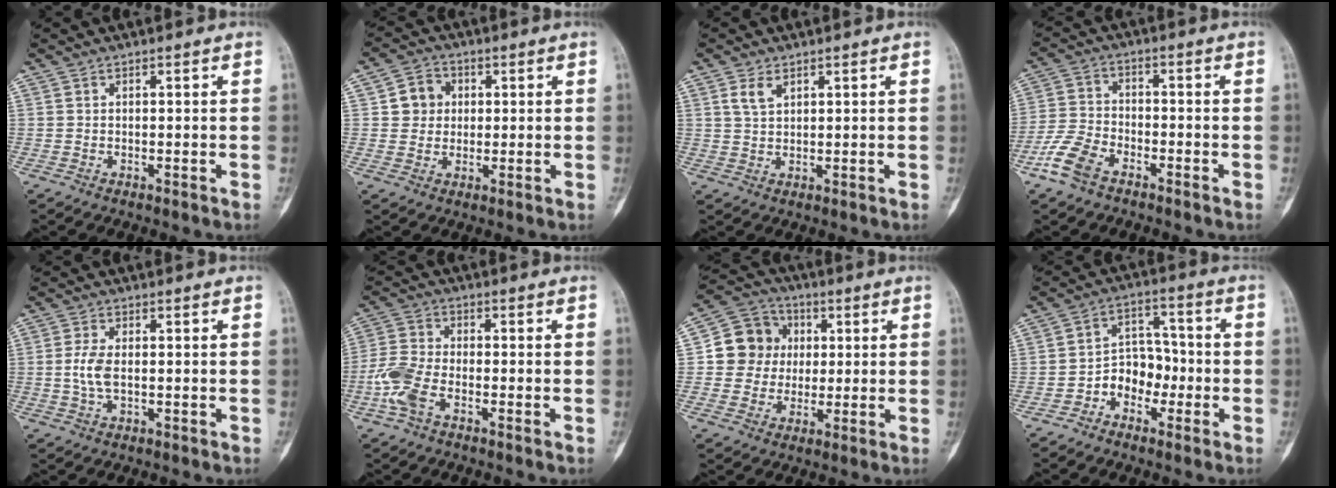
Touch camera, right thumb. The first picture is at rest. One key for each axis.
{"total": 5.7, "fx": 1.1, "fy": 5.3, "fz": 2.1, "tx": -0.003, "ty": 0.004, "tz": 0.012}
{"total": 3.2, "fx": 1.7, "fy": 1.8, "fz": 2.1, "tx": -0.039, "ty": -0.003, "tz": 0.038}
{"total": 8.0, "fx": -5.1, "fy": 4.2, "fz": 4.5, "tx": -0.103, "ty": 0.016, "tz": -0.108}
{"total": 4.2, "fx": -0.2, "fy": 2.1, "fz": 3.6, "tx": -0.079, "ty": 0.005, "tz": -0.006}
{"total": 7.0, "fx": -3.2, "fy": 3.5, "fz": 5.2, "tx": -0.124, "ty": 0.018, "tz": -0.072}
{"total": 10.5, "fx": 1.2, "fy": 9.8, "fz": 3.6, "tx": -0.028, "ty": 0.013, "tz": 0.014}
{"total": 7.5, "fx": -3.0, "fy": 5.7, "fz": 3.8, "tx": -0.024, "ty": 0.044, "tz": -0.062}